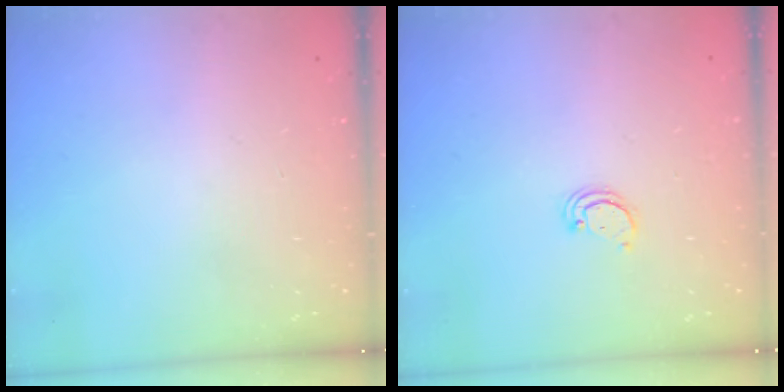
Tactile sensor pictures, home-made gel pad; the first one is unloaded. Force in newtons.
{"total": 2.2, "press": 2.2, "slide": 0.1}